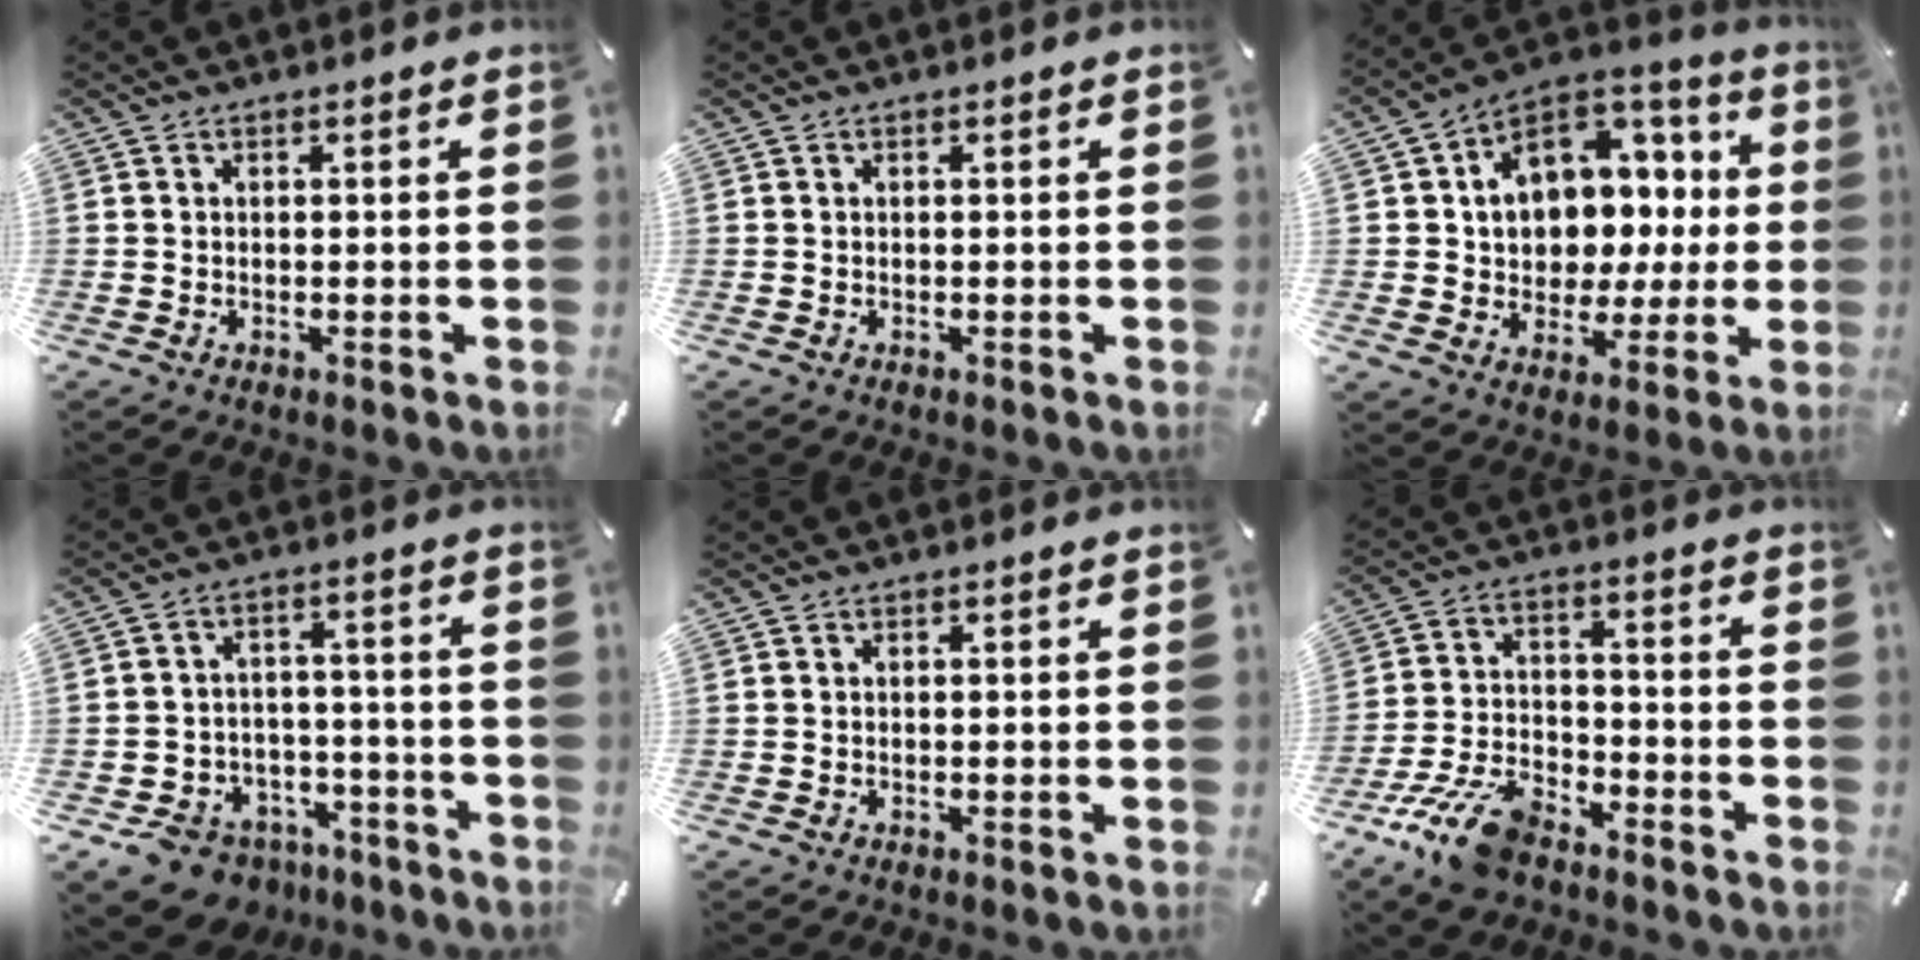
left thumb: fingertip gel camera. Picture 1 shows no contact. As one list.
[{"total": 0.0}, {"total": 11.0, "force": [2.3, 9.7, 4.7], "torque": [-0.069, -0.037, 0.051]}, {"total": 9.6, "force": [-6.6, 6.5, 2.5], "torque": [-0.037, 0.049, -0.111]}, {"total": 0.0}, {"total": 12.9, "force": [-9.1, 6.1, 6.9], "torque": [-0.135, 0.050, -0.167]}]